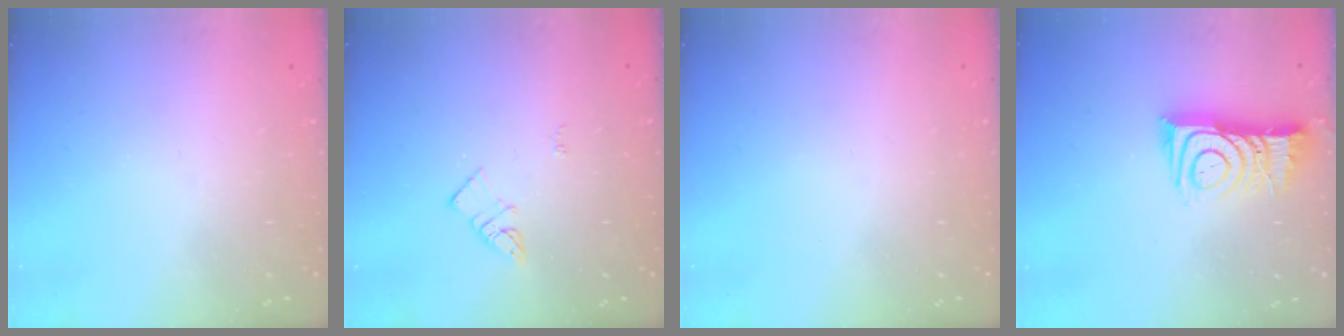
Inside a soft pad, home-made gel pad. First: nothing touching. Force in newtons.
{"total": 3.9, "press": 3.9, "slide": 0.3}
{"total": 0.0}
{"total": 11.8, "press": 11.8, "slide": 1.1}